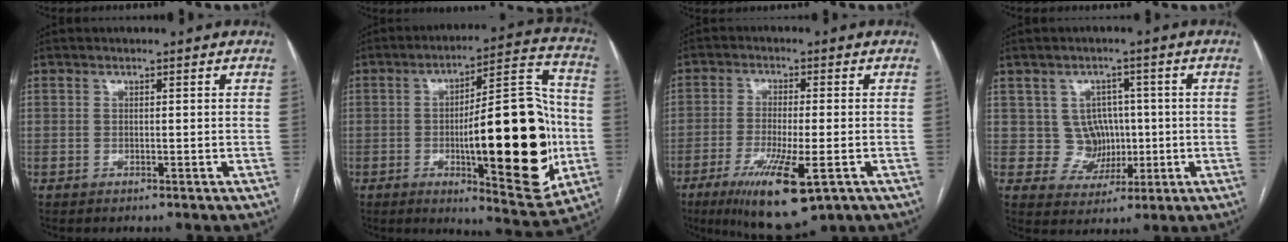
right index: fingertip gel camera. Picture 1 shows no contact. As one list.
[{"total": 23.0, "force": [-3.4, 5.5, 22.1], "torque": [-0.288, 0.018, -0.037]}, {"total": 12.0, "force": [-5.8, 2.2, 10.2], "torque": [-0.178, -0.031, -0.090]}, {"total": 5.7, "force": [0.3, 5.4, 1.6], "torque": [-0.016, 0.018, 0.017]}]